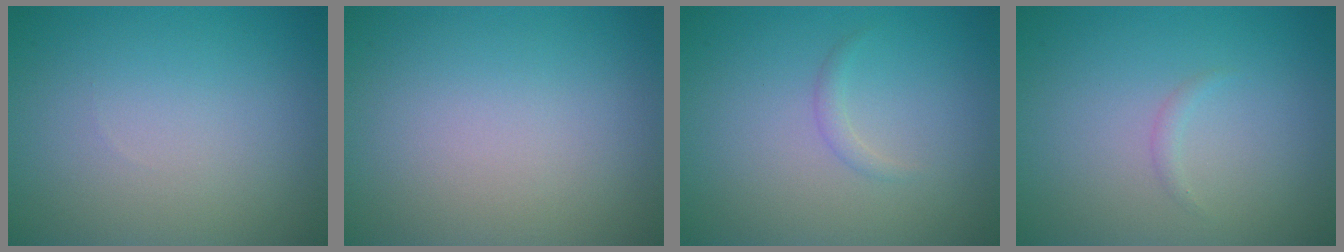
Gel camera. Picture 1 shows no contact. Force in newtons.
{"total": 0.0}
{"total": 0.8, "press": 0.8, "slide": 0.1}
{"total": 0.6, "press": 0.6, "slide": 0.0}